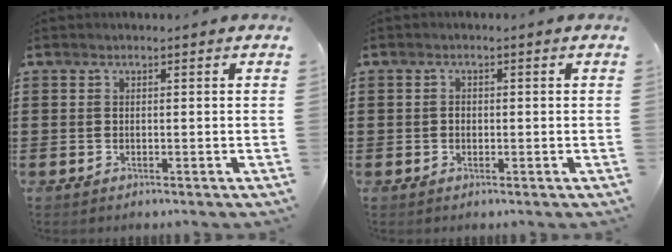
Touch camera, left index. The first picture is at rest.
{"total": 0.9, "force": [0.0, 0.7, 0.6], "torque": [-0.013, 0.004, -0.001]}